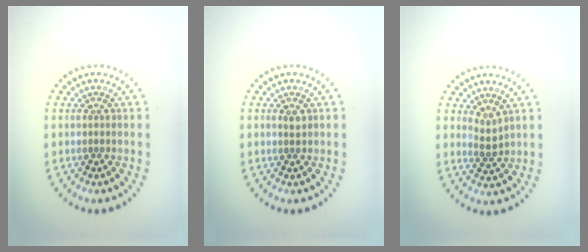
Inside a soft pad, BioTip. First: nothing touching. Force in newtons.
{"total": 0.7, "press": 0.6, "slide": 0.4}
{"total": 1.4, "press": 0.9, "slide": 1.0}